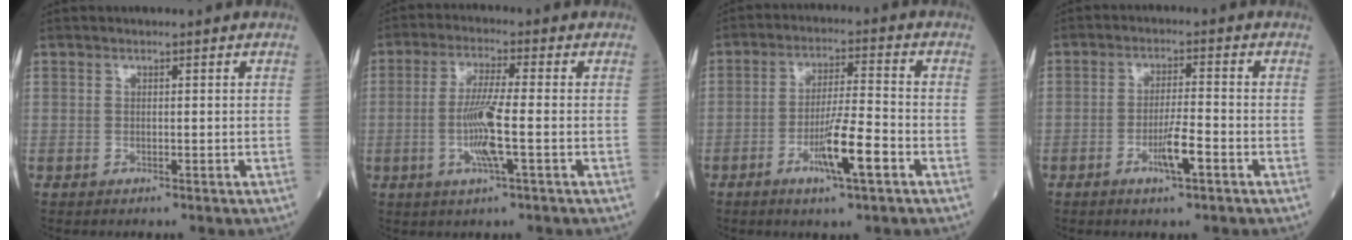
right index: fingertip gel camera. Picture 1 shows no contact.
{"total": 7.5, "force": [-1.4, 0.0, 7.4], "torque": [-0.149, -0.006, -0.031]}
{"total": 8.5, "force": [-3.6, 0.5, 7.7], "torque": [-0.141, -0.006, -0.063]}
{"total": 5.0, "force": [-2.2, 0.4, 4.5], "torque": [-0.083, -0.004, -0.042]}